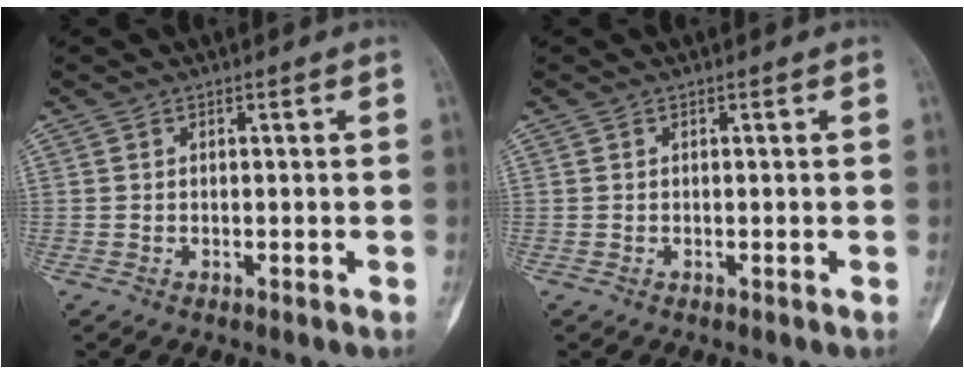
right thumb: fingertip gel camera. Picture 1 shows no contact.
{"total": 0.0}